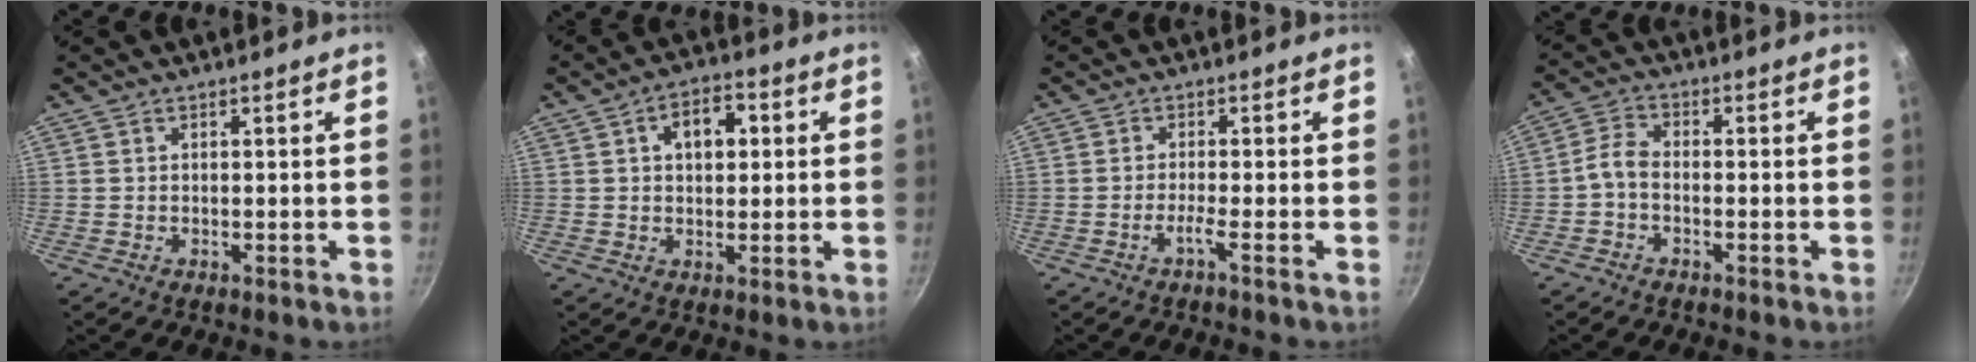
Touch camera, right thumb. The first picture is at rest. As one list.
[{"total": 7.4, "force": [1.8, 4.9, 5.3], "torque": [-0.051, 0.014, 0.022]}, {"total": 2.0, "force": [-1.1, -0.5, 1.6], "torque": [-0.046, 0.003, -0.026]}, {"total": 3.5, "force": [-1.5, 2.0, 2.5], "torque": [-0.060, 0.022, -0.039]}]